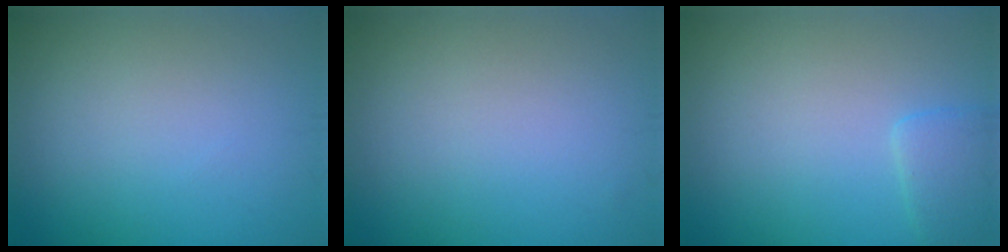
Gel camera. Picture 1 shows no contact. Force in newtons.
{"total": 0.0}
{"total": 1.8, "press": 1.8, "slide": 0.2}